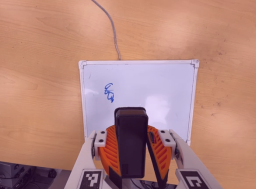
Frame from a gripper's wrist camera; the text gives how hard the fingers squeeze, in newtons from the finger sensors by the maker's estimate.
{"total": 10.9, "left": 9.7, "right": 12.0}